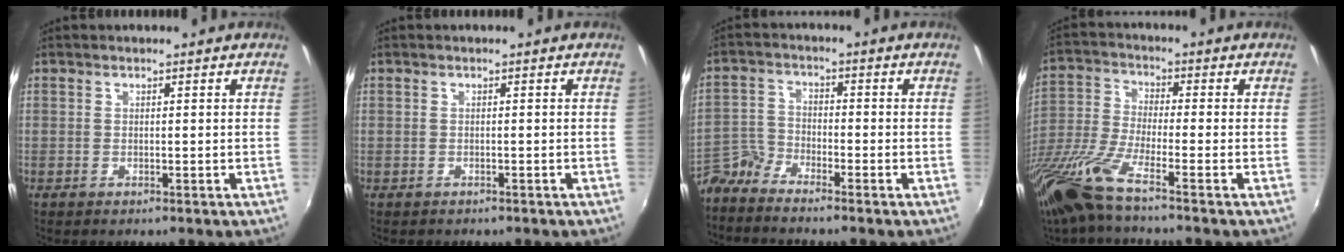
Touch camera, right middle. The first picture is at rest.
{"total": 0.5, "force": [-0.4, 0.2, 0.3], "torque": [-0.010, -0.001, -0.002]}
{"total": 5.2, "force": [-5.0, 1.1, 0.9], "torque": [-0.030, 0.009, -0.116]}
{"total": 12.4, "force": [-9.0, 0.5, 8.5], "torque": [-0.186, -0.033, -0.178]}